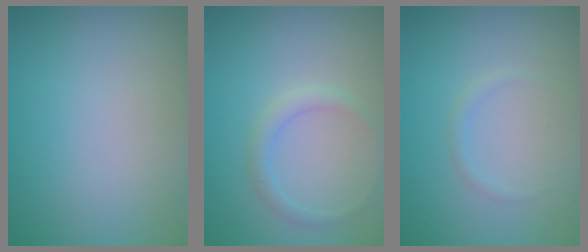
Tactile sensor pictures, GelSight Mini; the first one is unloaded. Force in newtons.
{"total": 1.5, "press": 1.5, "slide": 0.0}
{"total": 0.7, "press": 0.7, "slide": 0.1}